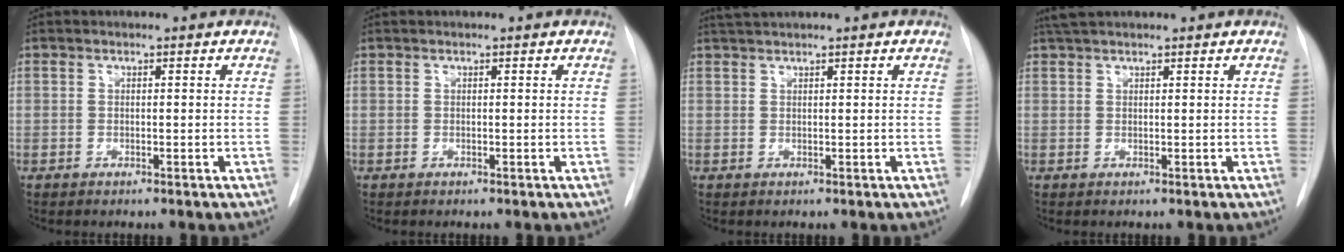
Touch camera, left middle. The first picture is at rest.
{"total": 0.0}
{"total": 1.9, "force": [1.7, -0.5, 0.6], "torque": [-0.013, 0.012, 0.037]}
{"total": 3.1, "force": [2.7, 0.5, 1.3], "torque": [-0.027, 0.024, 0.051]}